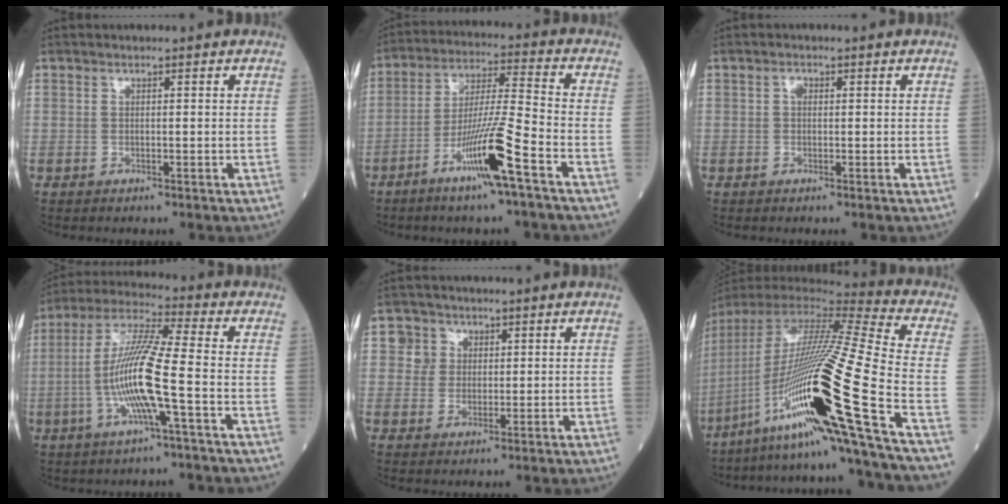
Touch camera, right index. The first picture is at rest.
{"total": 11.6, "force": [-6.0, -0.8, 9.9], "torque": [-0.187, -0.010, -0.113]}
{"total": 1.0, "force": [0.2, 0.7, 0.7], "torque": [-0.011, 0.003, 0.001]}
{"total": 12.5, "force": [-2.8, 0.1, 12.2], "torque": [-0.246, 0.000, -0.063]}
{"total": 3.8, "force": [1.3, 3.6, 0.1], "torque": [0.005, 0.009, 0.023]}
{"total": 29.3, "force": [-11.6, -0.5, 26.9], "torque": [-0.489, -0.045, -0.214]}